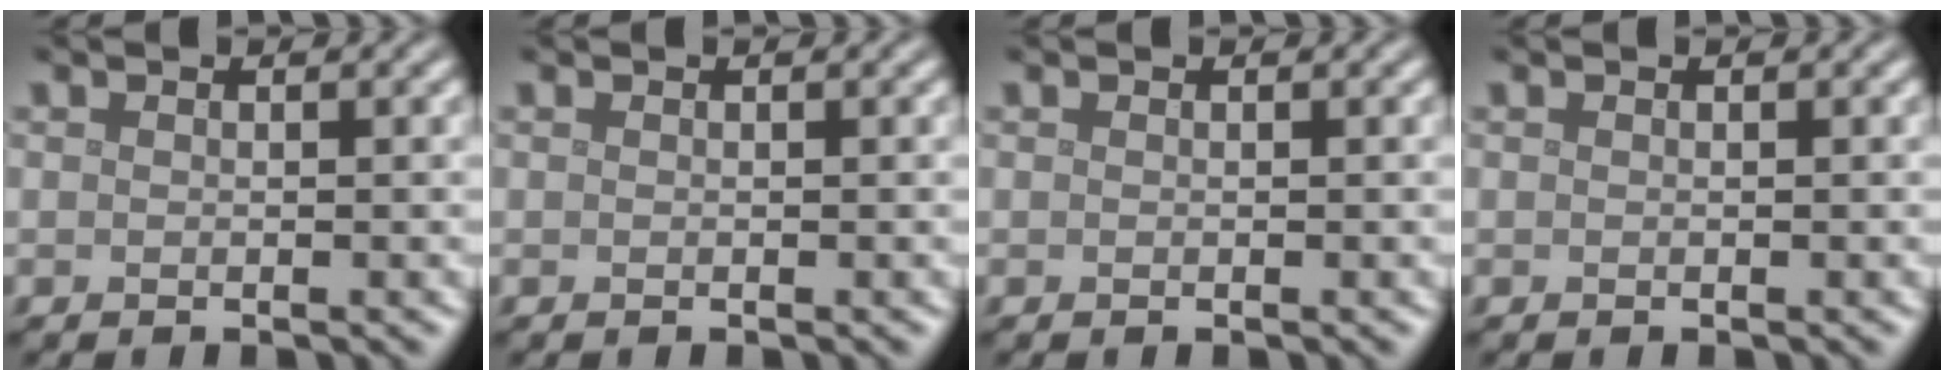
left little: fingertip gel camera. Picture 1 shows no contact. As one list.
[{"total": 0.0}, {"total": 0.0}, {"total": 0.0}]